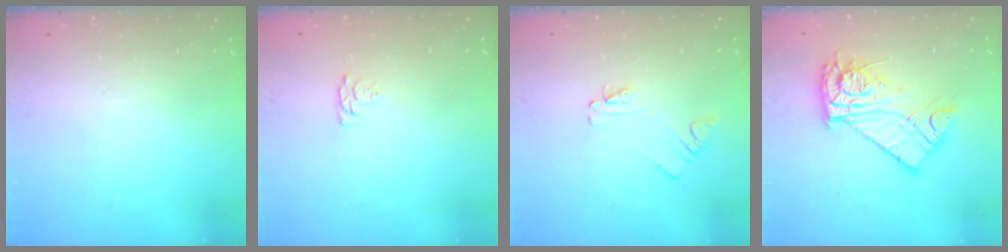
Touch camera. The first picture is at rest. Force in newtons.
{"total": 5.2, "press": 5.1, "slide": 0.7}
{"total": 2.4, "press": 2.4, "slide": 0.3}
{"total": 13.4, "press": 13.3, "slide": 1.4}